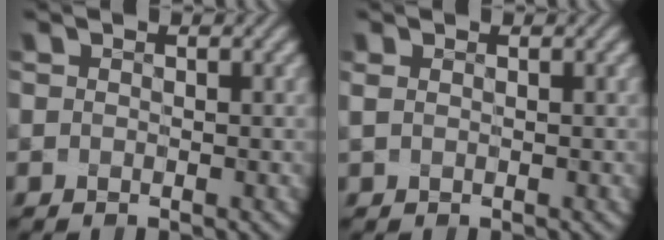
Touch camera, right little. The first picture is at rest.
{"total": 0.0}